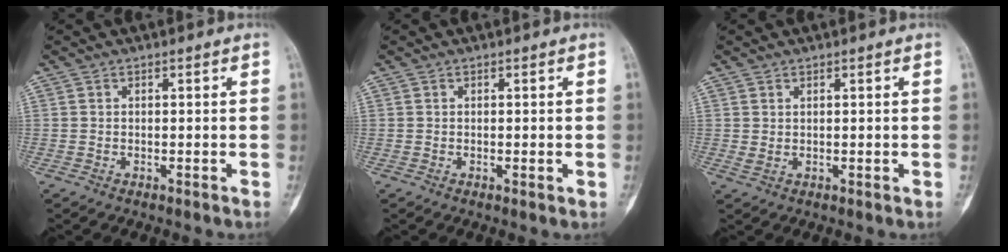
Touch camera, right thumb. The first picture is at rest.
{"total": 0.8, "force": [0.0, 0.4, 0.7], "torque": [-0.009, -0.002, 0.000]}
{"total": 1.0, "force": [0.5, 0.4, 0.8], "torque": [-0.018, 0.002, 0.015]}